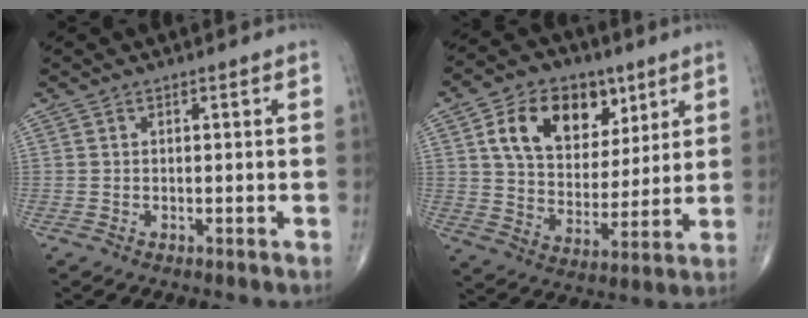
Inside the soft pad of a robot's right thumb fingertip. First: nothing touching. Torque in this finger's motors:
{"motor_torque": [0.51, 2.95, 1.07, 0.56, 0.10]}